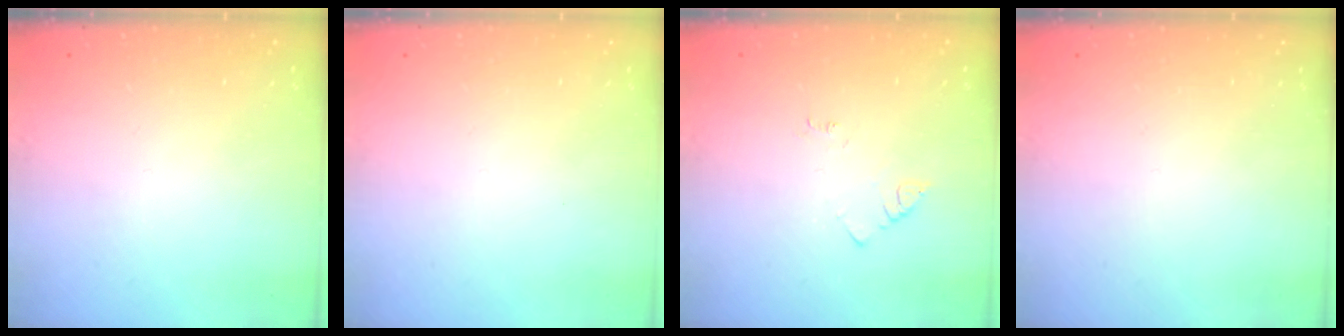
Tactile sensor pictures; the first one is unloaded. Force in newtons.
{"total": 1.7, "press": 1.6, "slide": 0.1}
{"total": 2.7, "press": 2.7, "slide": 0.4}
{"total": 1.5, "press": 1.5, "slide": 0.1}